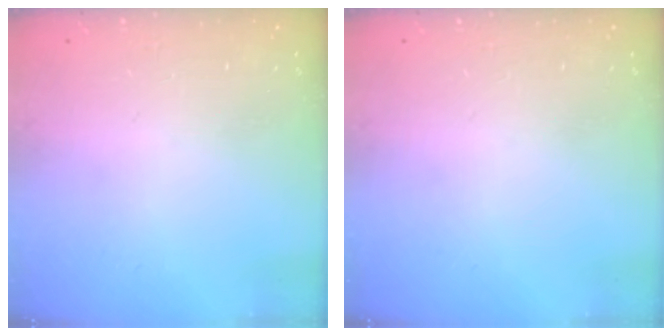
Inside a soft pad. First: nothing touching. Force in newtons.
{"total": 0.0}